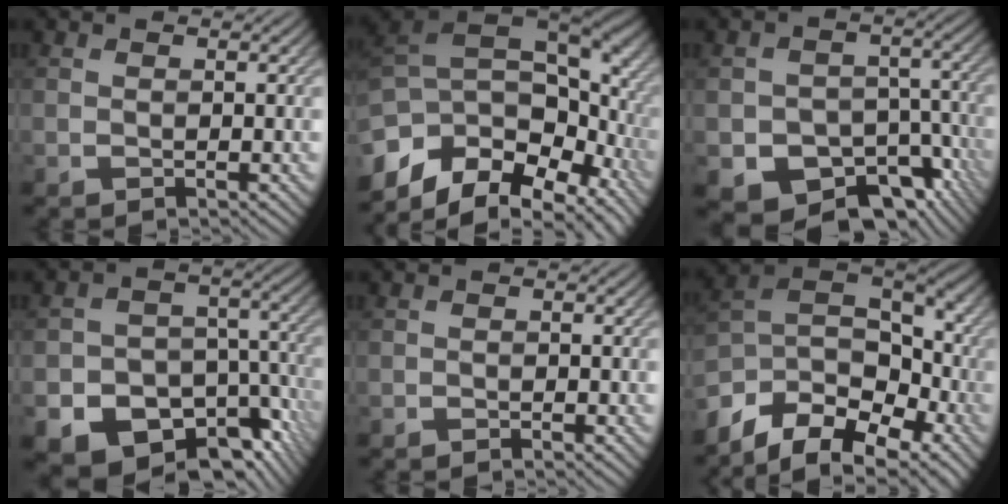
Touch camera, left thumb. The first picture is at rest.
{"total": 15.2, "force": [-4.4, 9.6, 10.9], "torque": [-0.260, -0.011, -0.065]}
{"total": 12.0, "force": [-6.8, 8.1, 5.7], "torque": [-0.080, -0.026, -0.097]}
{"total": 16.6, "force": [-9.8, 11.4, 7.0], "torque": [-0.119, -0.047, -0.129]}
{"total": 0.5, "force": [-0.4, 0.1, 0.3], "torque": [-0.003, 0.000, -0.008]}
{"total": 12.9, "force": [-7.4, 7.8, 7.2], "torque": [-0.182, -0.015, -0.099]}